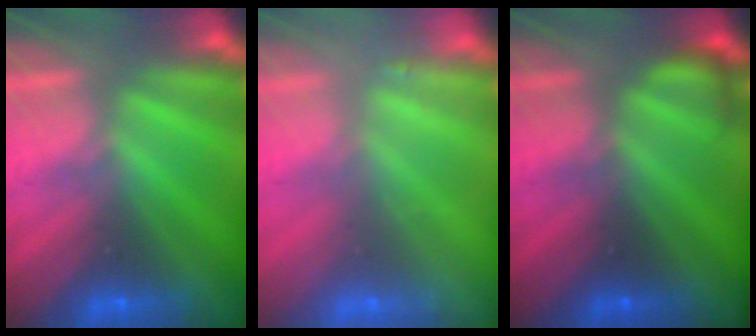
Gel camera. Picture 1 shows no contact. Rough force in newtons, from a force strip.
{"total": 2.3}
{"total": 2.3}